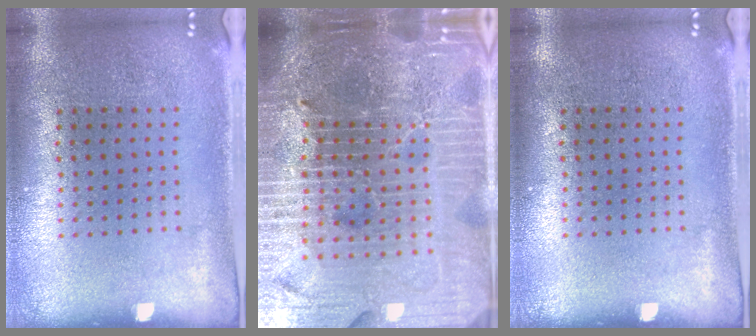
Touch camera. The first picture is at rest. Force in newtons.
{"total": 7.3, "press": 6.3, "slide": 3.7}
{"total": 0.0}